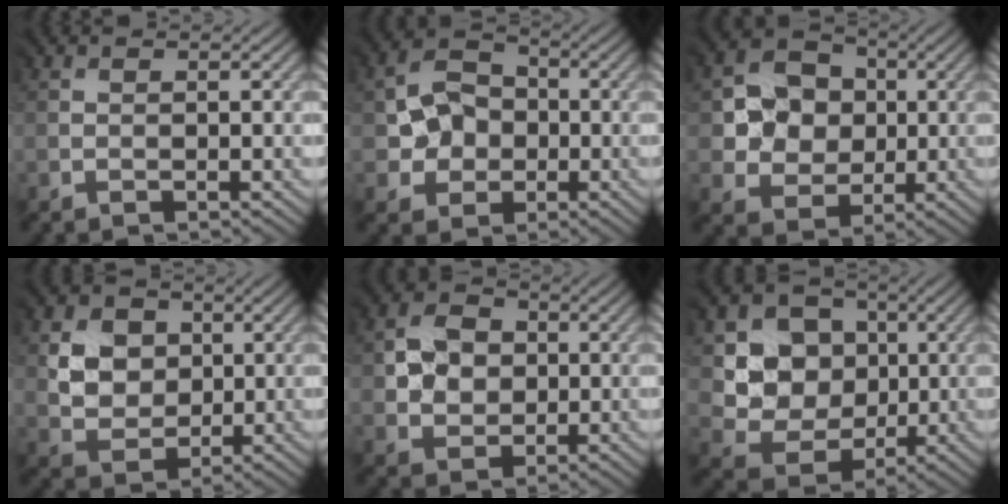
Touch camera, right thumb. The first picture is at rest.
{"total": 5.1, "force": [-0.3, 4.8, 1.7], "torque": [-0.029, 0.011, -0.018]}
{"total": 6.6, "force": [1.3, 6.1, 2.0], "torque": [-0.042, 0.007, 0.010]}
{"total": 5.0, "force": [1.7, 4.5, 1.4], "torque": [-0.043, -0.001, 0.026]}
{"total": 5.0, "force": [1.0, 4.5, 1.8], "torque": [-0.045, 0.008, 0.011]}
{"total": 7.8, "force": [1.8, 7.2, 2.4], "torque": [-0.055, -0.011, 0.028]}